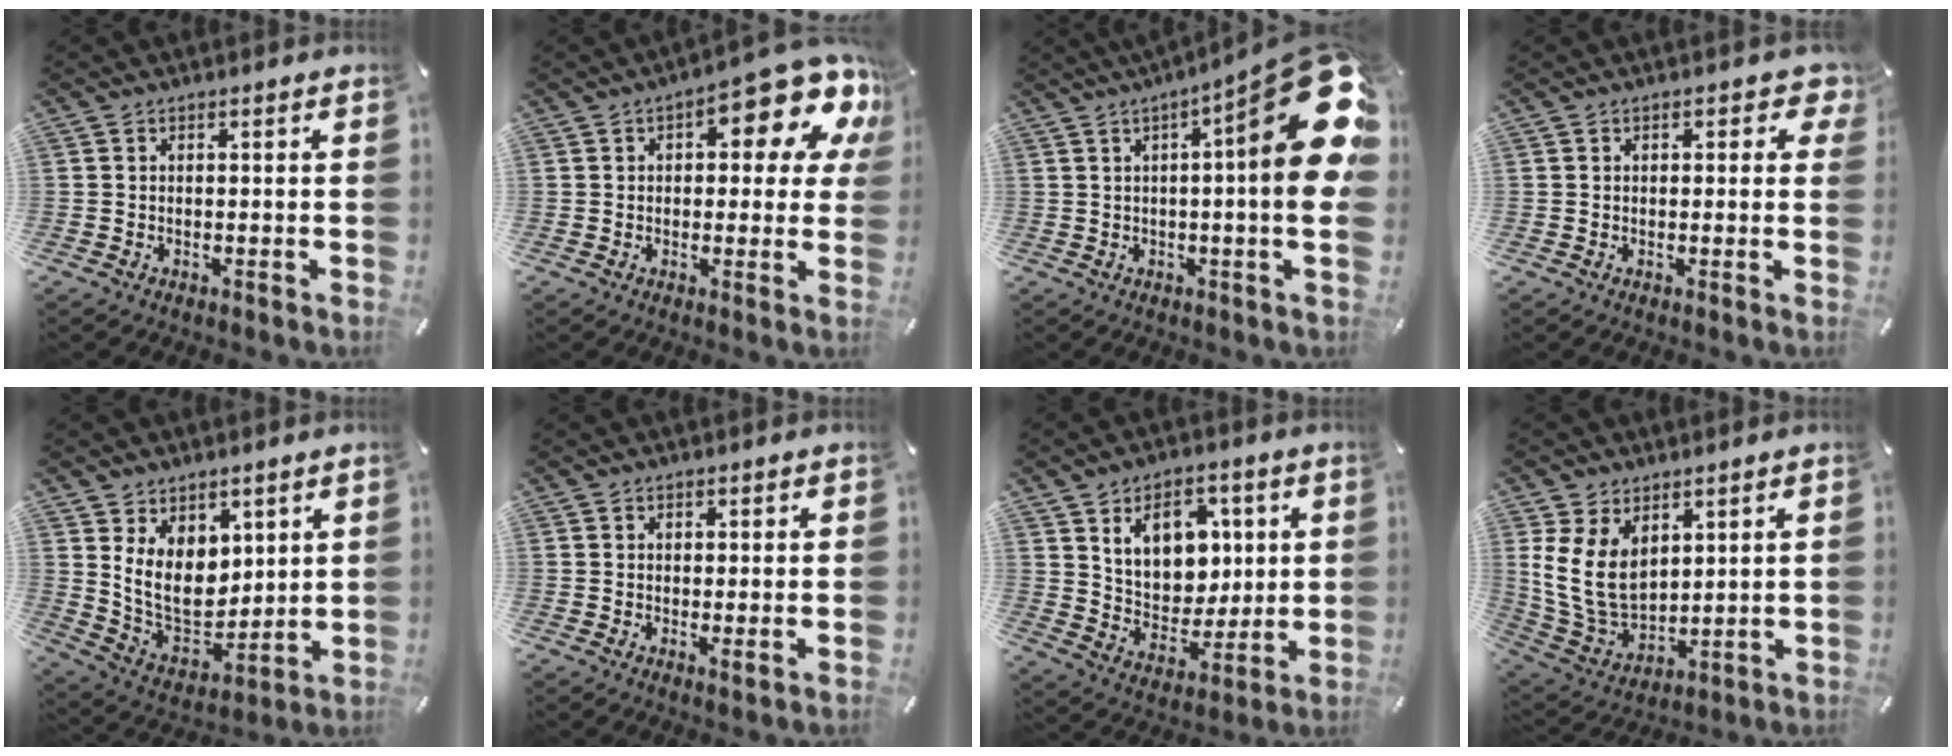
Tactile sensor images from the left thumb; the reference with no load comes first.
{"total": 14.3, "force": [6.9, 5.7, 11.1], "torque": [-0.130, -0.058, 0.110]}
{"total": 23.9, "force": [6.7, 4.1, 22.6], "torque": [-0.303, -0.069, 0.103]}
{"total": 2.9, "force": [1.1, 2.0, 1.9], "torque": [-0.007, -0.004, 0.012]}
{"total": 11.9, "force": [4.1, 9.4, 6.1], "torque": [-0.130, -0.037, 0.082]}
{"total": 1.4, "force": [0.8, 0.9, 0.8], "torque": [-0.007, -0.004, 0.013]}
{"total": 12.8, "force": [5.8, 9.7, 5.9], "torque": [-0.089, -0.024, 0.110]}
{"total": 12.7, "force": [3.7, 9.5, 7.6], "torque": [-0.179, -0.019, 0.071]}